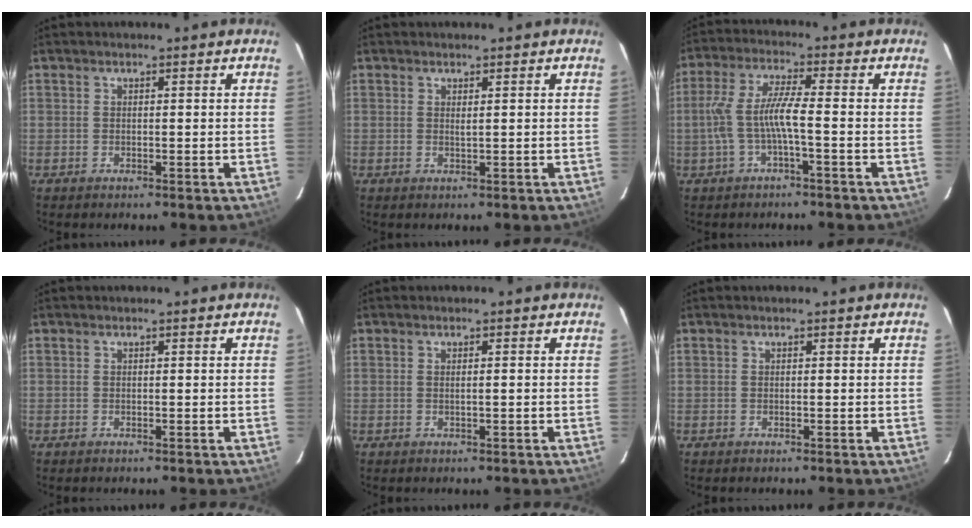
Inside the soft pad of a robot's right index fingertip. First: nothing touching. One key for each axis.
{"total": 0.8, "fx": 0.4, "fy": 0.0, "fz": 0.7, "tx": -0.012, "ty": 0.000, "tz": 0.008}
{"total": 7.2, "fx": -1.9, "fy": 0.5, "fz": 6.9, "tx": -0.152, "ty": 0.004, "tz": -0.029}
{"total": 0.0}
{"total": 0.9, "fx": -0.2, "fy": -0.2, "fz": 0.9, "tx": -0.014, "ty": 0.002, "tz": -0.003}
{"total": 0.0}